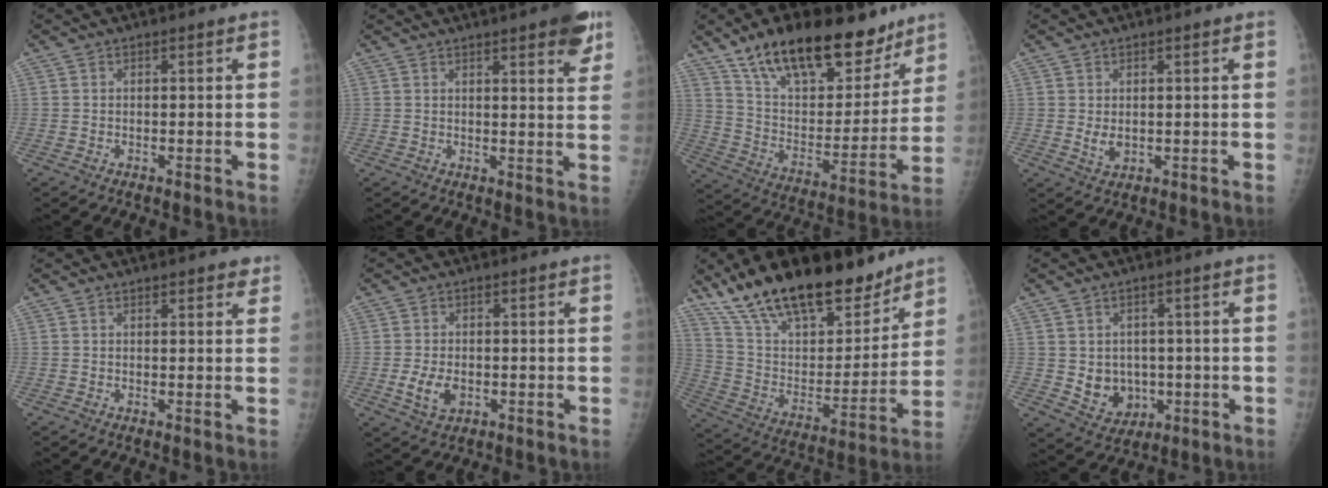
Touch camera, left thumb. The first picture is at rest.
{"total": 8.7, "force": [5.2, 2.0, 6.6], "torque": [-0.064, -0.018, 0.062]}
{"total": 24.7, "force": [17.5, 10.9, 13.7], "torque": [-0.176, -0.065, 0.288]}
{"total": 2.6, "force": [0.3, 1.8, 1.9], "torque": [-0.027, -0.008, 0.013]}
{"total": 2.4, "force": [1.9, 0.9, 1.1], "torque": [0.004, -0.006, 0.018]}
{"total": 4.9, "force": [-1.1, 3.1, 3.5], "torque": [-0.065, -0.005, -0.015]}
{"total": 27.4, "force": [20.5, 10.4, 14.8], "torque": [-0.221, -0.074, 0.346]}
{"total": 7.4, "force": [-0.6, 6.2, 3.9], "torque": [-0.027, -0.004, 0.010]}